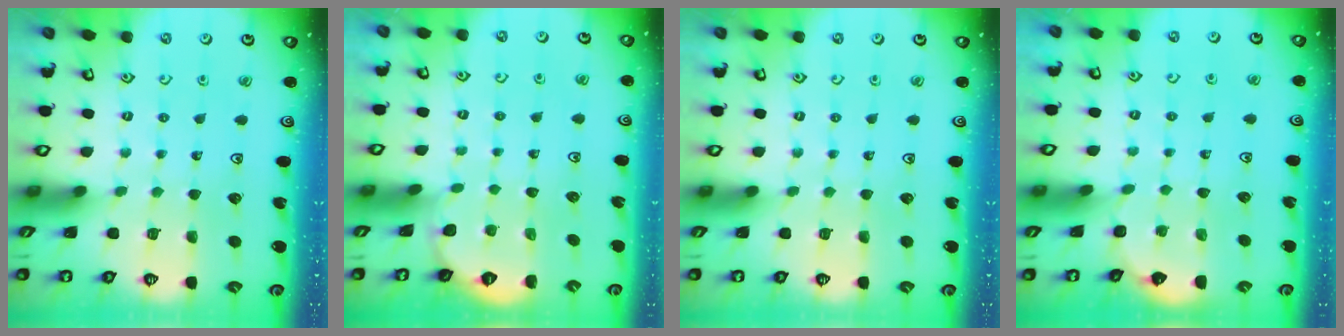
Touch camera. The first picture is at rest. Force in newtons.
{"total": 0.0}
{"total": 0.0}
{"total": 1.7, "press": 1.7, "slide": 0.1}